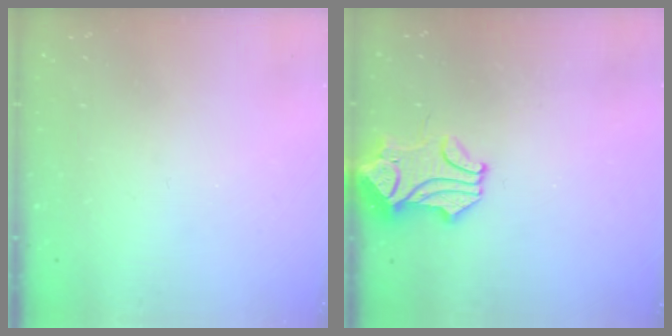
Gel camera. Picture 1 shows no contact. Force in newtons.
{"total": 1.5, "press": 1.3, "slide": 0.8}